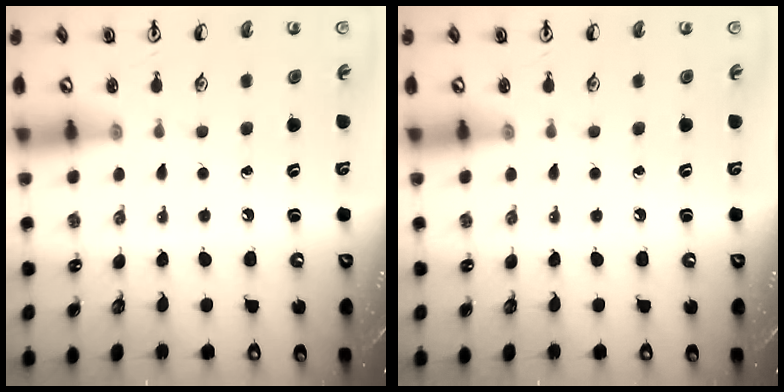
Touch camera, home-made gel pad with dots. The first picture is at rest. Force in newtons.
{"total": 0.0}